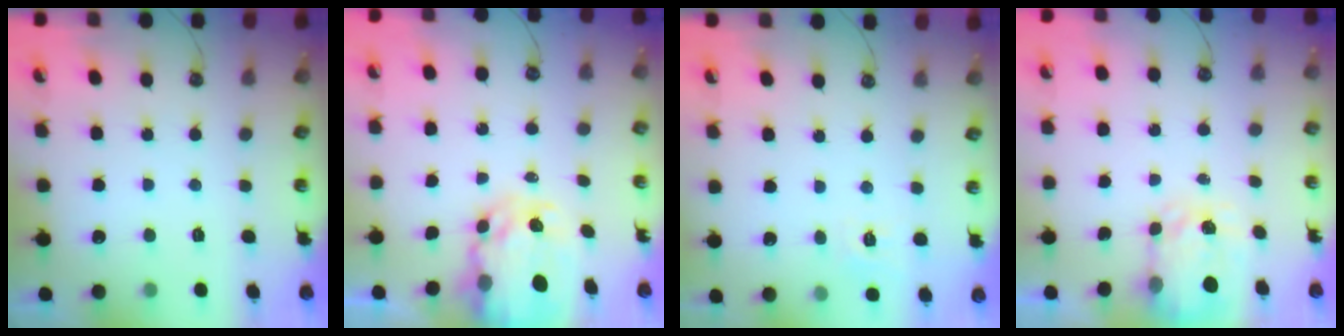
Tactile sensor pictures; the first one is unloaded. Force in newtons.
{"total": 8.4, "press": 8.4, "slide": 0.7}
{"total": 6.2, "press": 6.1, "slide": 0.6}
{"total": 3.8, "press": 3.8, "slide": 0.6}